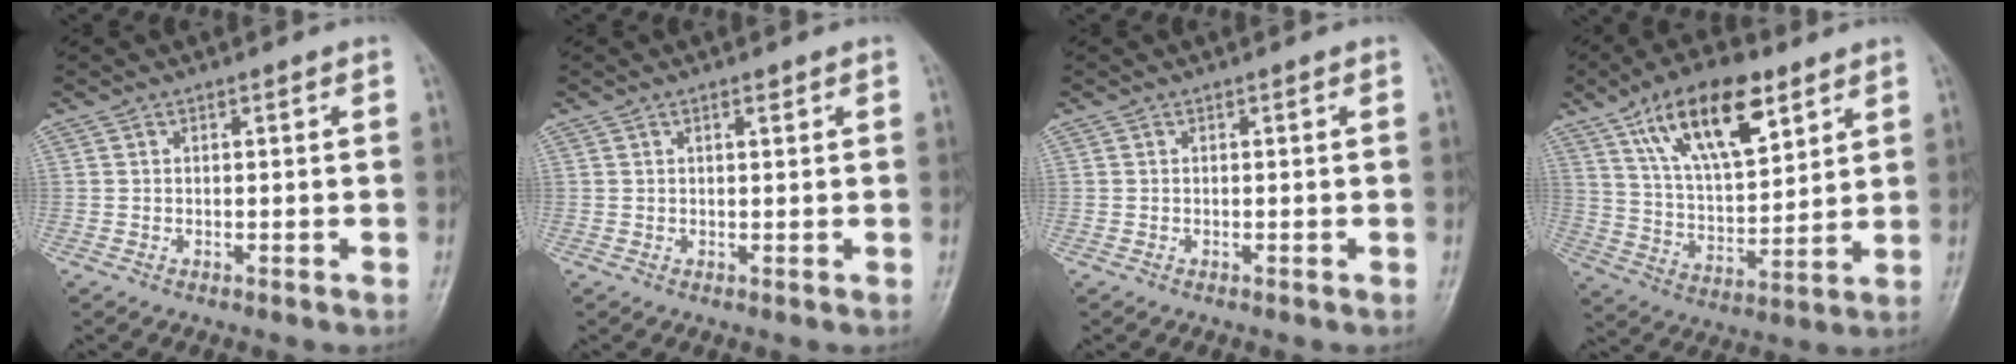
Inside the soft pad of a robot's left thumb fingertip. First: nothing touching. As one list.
[{"total": 1.2, "force": [0.7, 0.4, 0.9], "torque": [-0.011, -0.002, 0.011]}, {"total": 0.0}, {"total": 17.6, "force": [9.5, 7.6, 12.8], "torque": [-0.184, -0.035, 0.173]}]